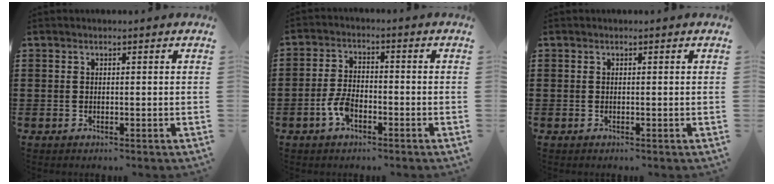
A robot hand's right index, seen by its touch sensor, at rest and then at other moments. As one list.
[{"total": 4.4, "force": [-2.1, 2.0, 3.3], "torque": [-0.085, -0.007, -0.044]}, {"total": 0.0}]